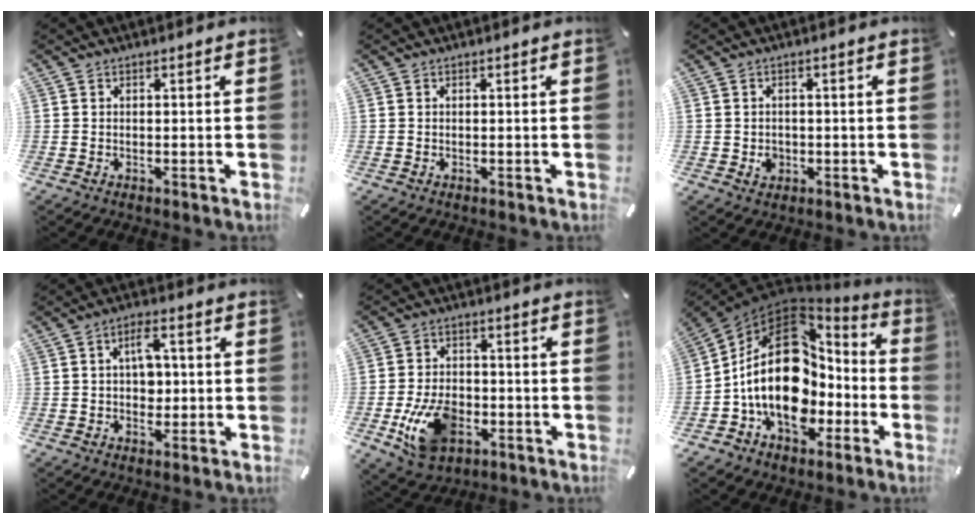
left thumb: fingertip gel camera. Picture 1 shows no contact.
{"total": 0.0}
{"total": 3.0, "force": [-0.6, 2.6, 1.3], "torque": [-0.016, 0.002, -0.014]}
{"total": 6.3, "force": [0.6, 4.2, 4.7], "torque": [-0.070, 0.003, 0.005]}
{"total": 12.5, "force": [-3.9, 8.6, 8.1], "torque": [-0.161, 0.005, -0.068]}
{"total": 25.0, "force": [-0.5, 17.5, 17.8], "torque": [-0.348, -0.003, -0.002]}